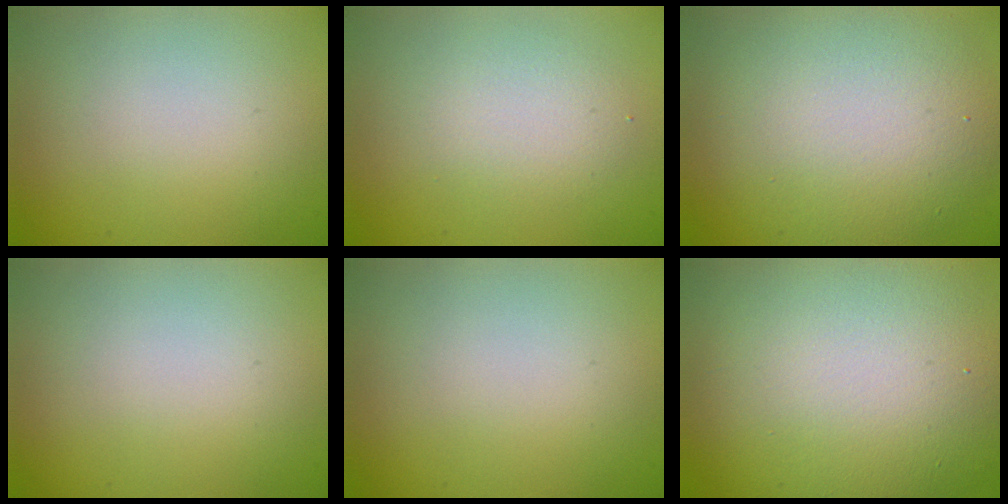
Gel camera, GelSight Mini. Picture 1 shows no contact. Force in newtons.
{"total": 2.4, "press": 2.4, "slide": 0.3}
{"total": 8.3, "press": 8.3, "slide": 0.3}
{"total": 0.0}
{"total": 0.0}
{"total": 13.8, "press": 13.7, "slide": 0.7}